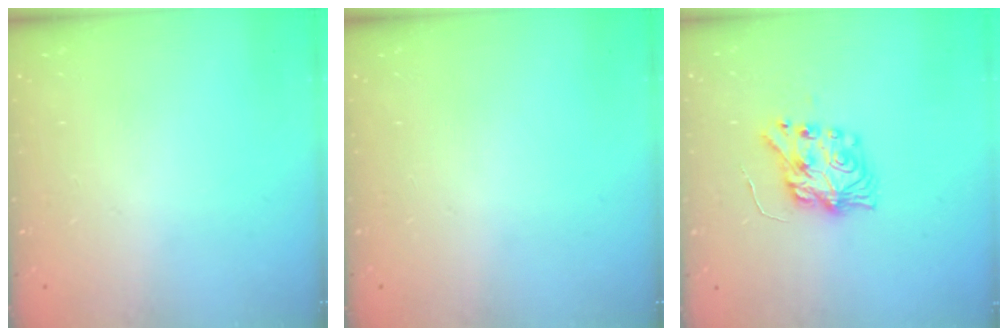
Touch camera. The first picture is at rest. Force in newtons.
{"total": 0.0}
{"total": 8.1, "press": 8.1, "slide": 0.2}